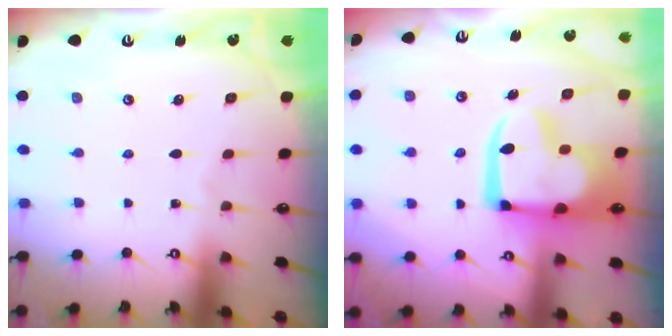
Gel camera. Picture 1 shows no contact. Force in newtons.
{"total": 14.9, "press": 14.8, "slide": 1.6}